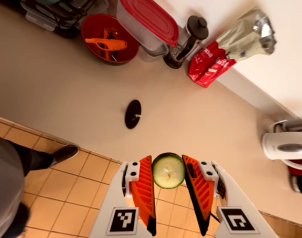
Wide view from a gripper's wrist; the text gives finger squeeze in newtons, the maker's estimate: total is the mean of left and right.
{"total": 6.3, "left": 6.2, "right": 6.4}